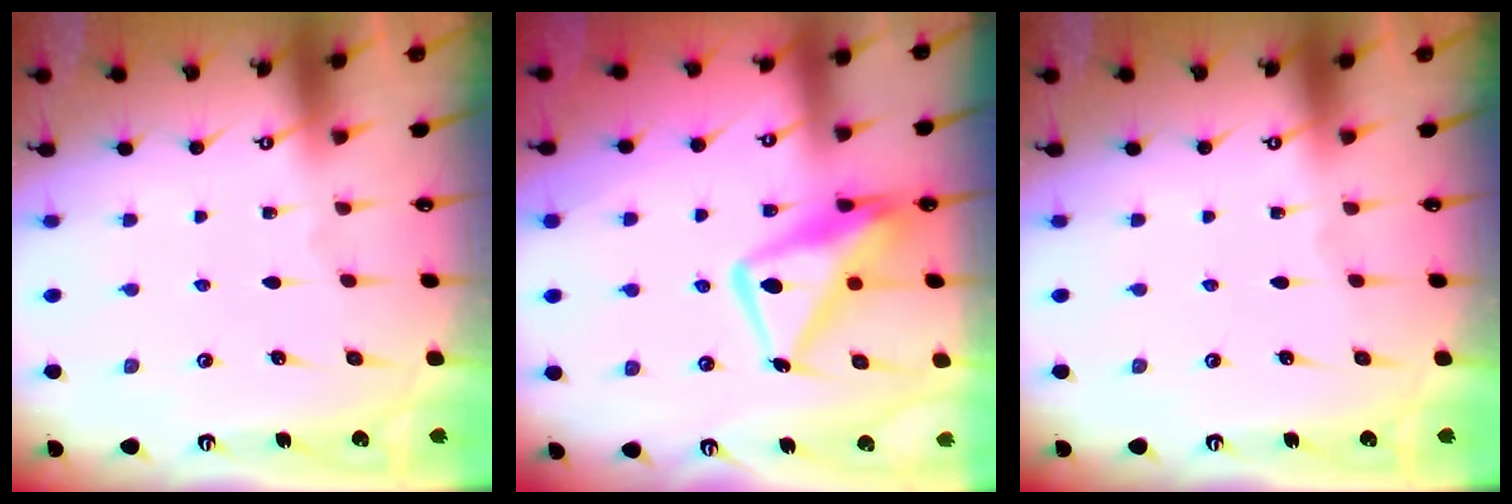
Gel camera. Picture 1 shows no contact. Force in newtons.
{"total": 15.1, "press": 15.0, "slide": 1.5}
{"total": 0.0}